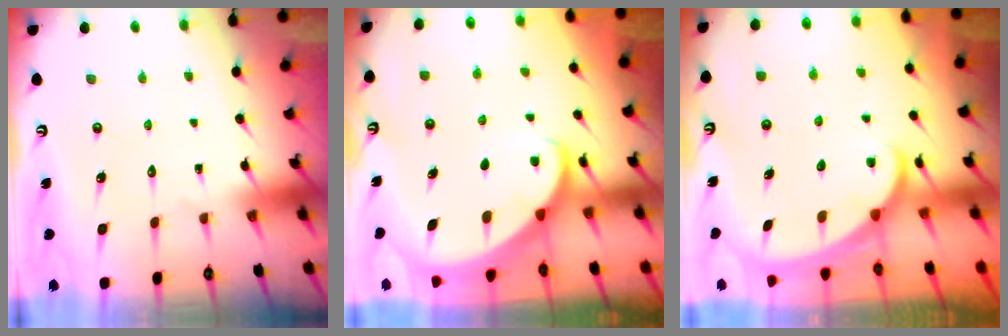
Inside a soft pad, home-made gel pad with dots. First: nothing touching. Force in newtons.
{"total": 3.2, "press": 3.2, "slide": 0.4}
{"total": 2.0, "press": 2.0, "slide": 0.1}